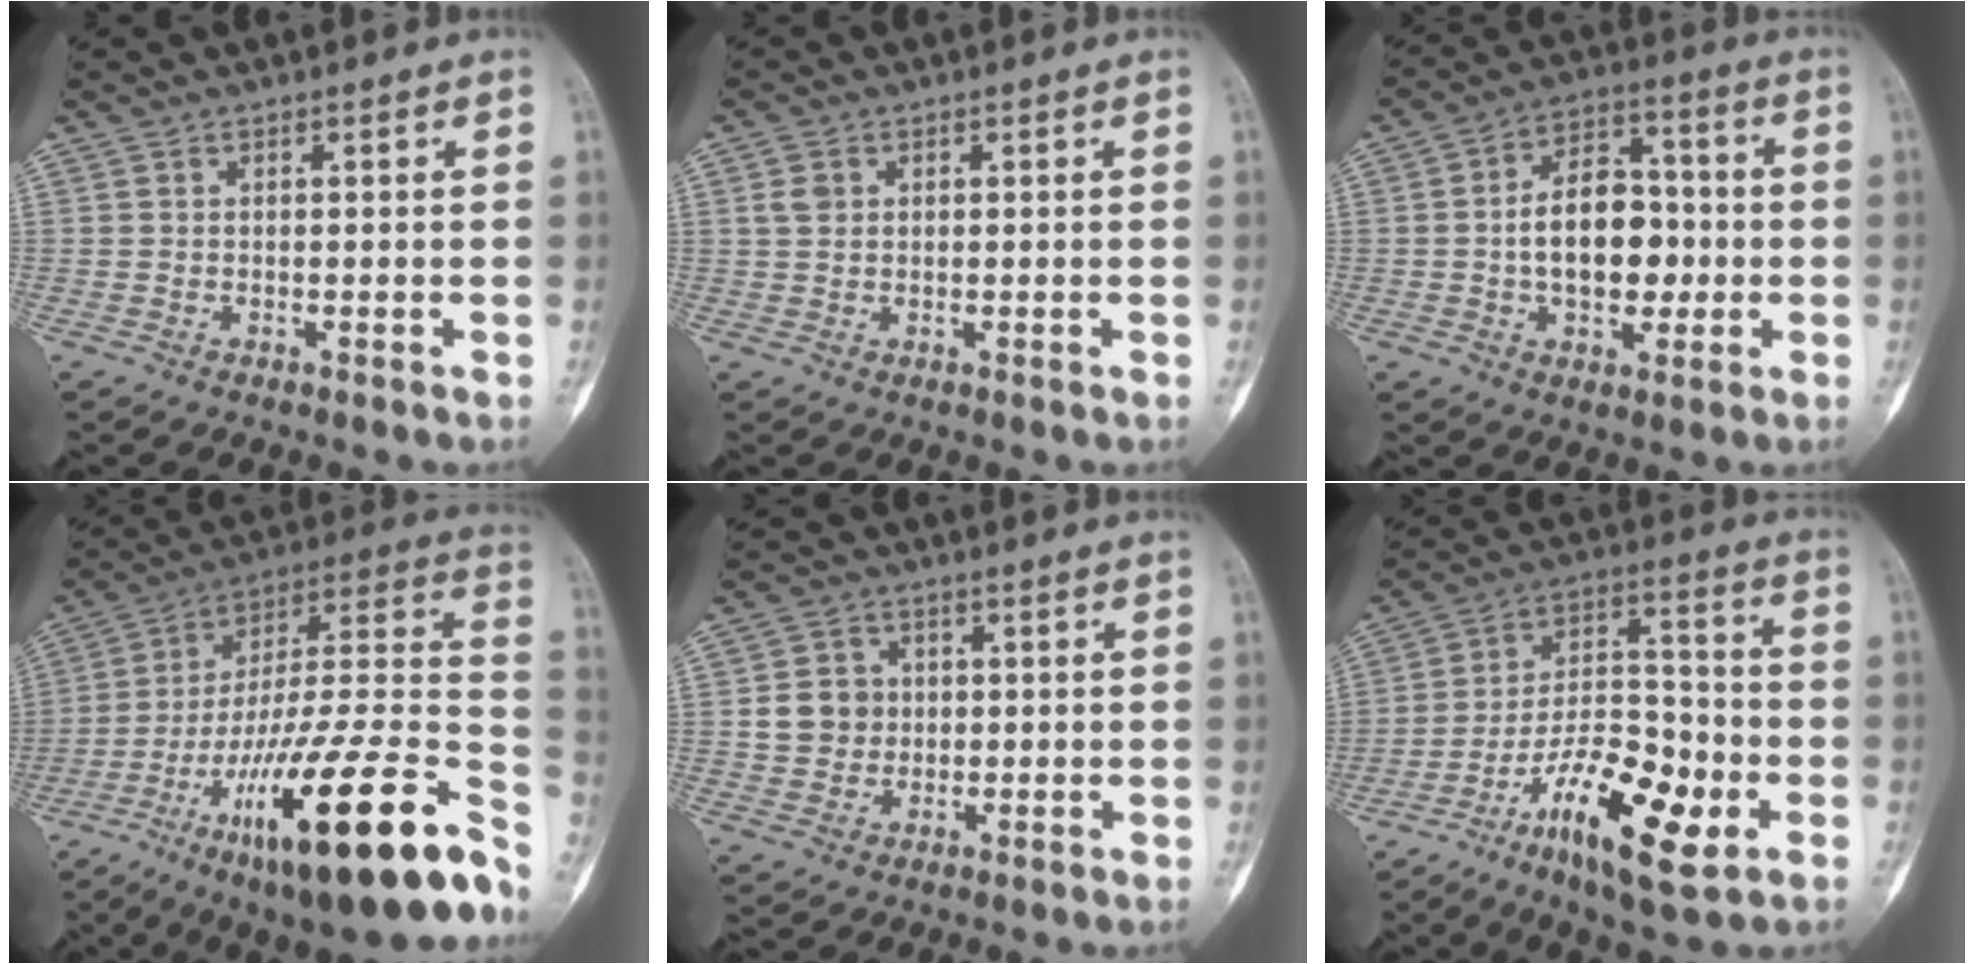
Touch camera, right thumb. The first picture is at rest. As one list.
[{"total": 2.7, "force": [0.8, 2.1, 1.6], "torque": [-0.027, 0.002, 0.018]}, {"total": 13.4, "force": [-1.1, 8.6, 10.2], "torque": [-0.129, 0.029, -0.020]}, {"total": 34.5, "force": [-16.8, 8.2, 29.1], "torque": [-0.370, 0.070, -0.258]}, {"total": 6.2, "force": [0.4, 5.7, 2.4], "torque": [-0.016, 0.003, 0.005]}, {"total": 18.3, "force": [-8.0, 6.7, 15.1], "torque": [-0.244, 0.047, -0.132]}]